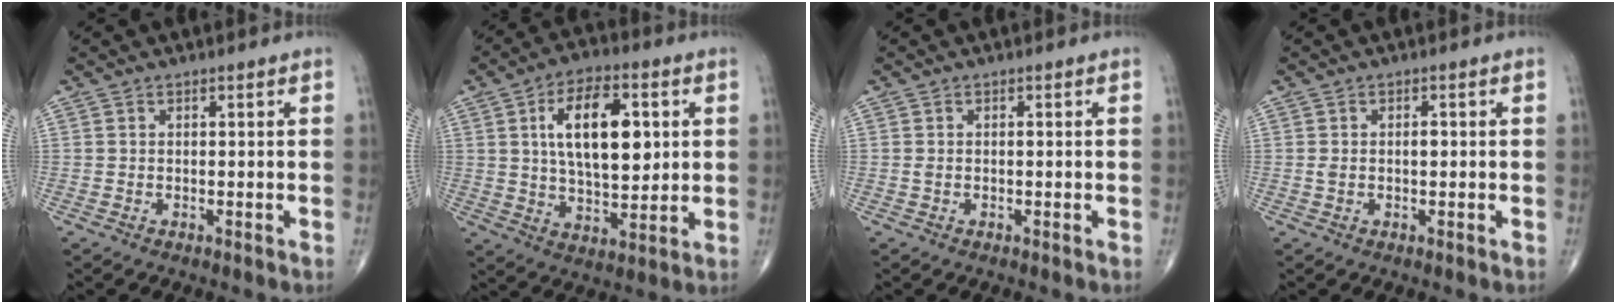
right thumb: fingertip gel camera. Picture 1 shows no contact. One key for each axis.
{"total": 15.8, "fx": 3.5, "fy": 7.9, "fz": 13.2, "tx": -0.198, "ty": -0.007, "tz": 0.060}
{"total": 0.7, "fx": 0.0, "fy": 0.4, "fz": 0.6, "tx": -0.013, "ty": 0.004, "tz": 0.001}
{"total": 1.9, "fx": 0.0, "fy": 1.0, "fz": 1.6, "tx": -0.033, "ty": 0.009, "tz": 0.001}